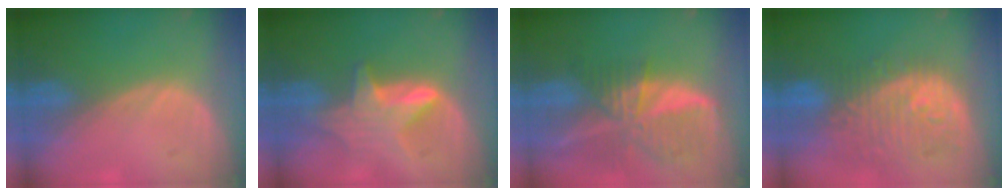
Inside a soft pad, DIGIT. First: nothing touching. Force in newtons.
{"total": 6.3, "press": 6.2, "slide": 0.7}
{"total": 9.5, "press": 8.2, "slide": 4.7}
{"total": 12.1, "press": 10.8, "slide": 5.5}